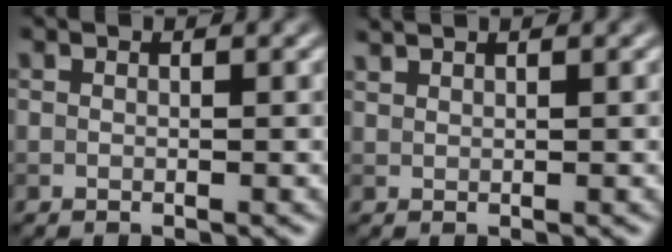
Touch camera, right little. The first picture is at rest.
{"total": 0.9, "force": [0.9, 0.1, 0.2], "torque": [-0.002, 0.001, 0.020]}